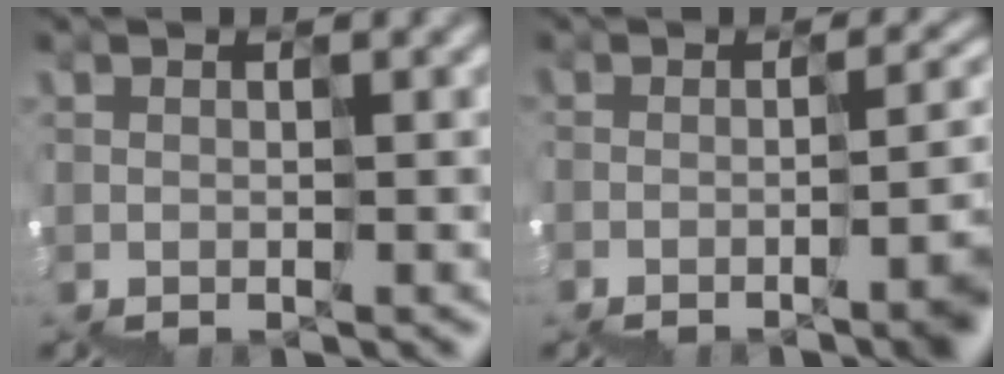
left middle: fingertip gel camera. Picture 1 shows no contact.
{"total": 7.6, "force": [-2.4, 3.0, 6.6], "torque": [-0.064, 0.005, -0.026]}